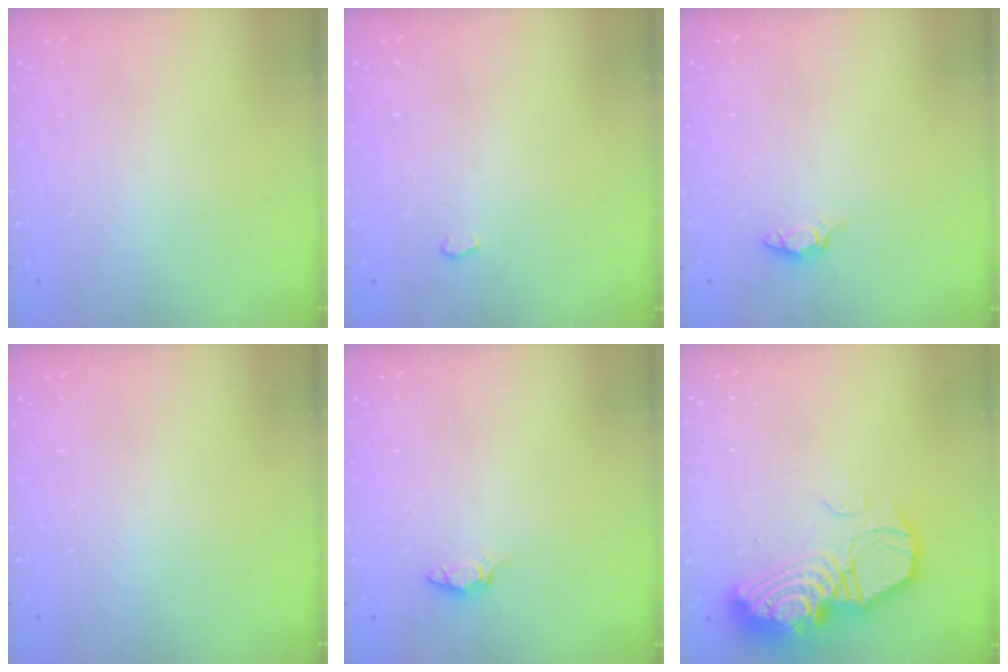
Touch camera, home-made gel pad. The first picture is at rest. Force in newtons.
{"total": 2.0, "press": 1.9, "slide": 0.3}
{"total": 4.1, "press": 4.1, "slide": 0.5}
{"total": 0.0}
{"total": 4.1, "press": 4.1, "slide": 0.5}
{"total": 17.3, "press": 17.2, "slide": 1.4}